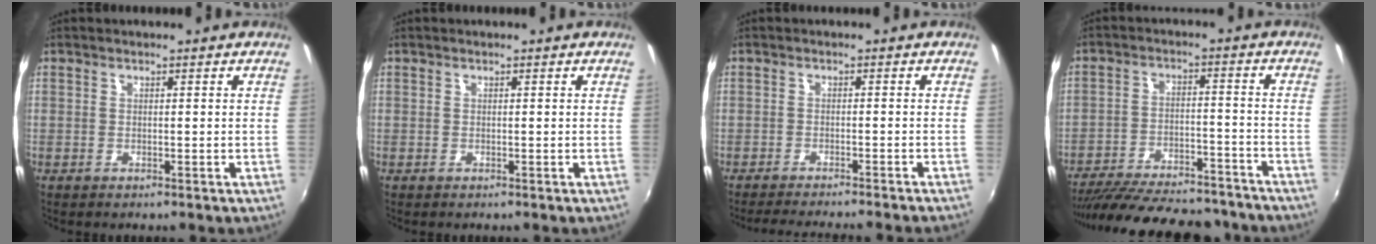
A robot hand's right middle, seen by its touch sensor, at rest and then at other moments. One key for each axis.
{"total": 0.0}
{"total": 8.0, "fx": -7.2, "fy": -0.6, "fz": 3.4, "tx": -0.074, "ty": -0.010, "tz": -0.105}
{"total": 24.9, "fx": -21.8, "fy": 6.5, "fz": 10.2, "tx": -0.194, "ty": -0.016, "tz": -0.299}